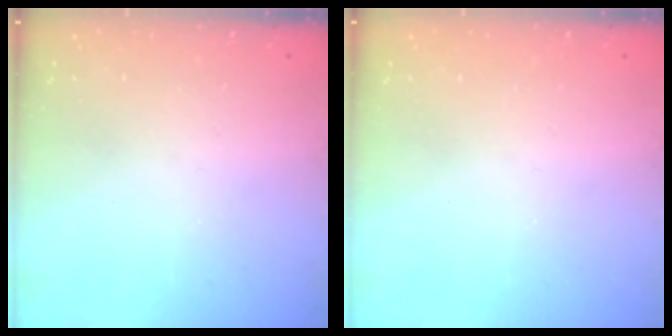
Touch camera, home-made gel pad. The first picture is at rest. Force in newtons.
{"total": 0.0}